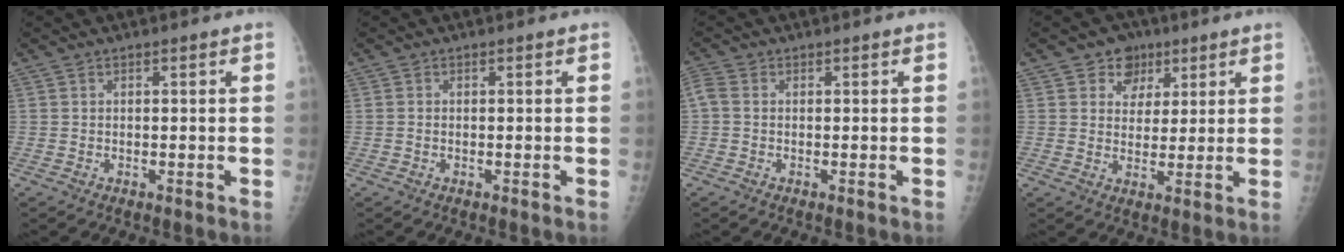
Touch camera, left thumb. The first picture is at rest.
{"total": 0.0}
{"total": 1.8, "force": [0.2, 1.1, 1.3], "torque": [-0.040, 0.003, -0.002]}
{"total": 6.0, "force": [3.2, 4.9, 1.4], "torque": [0.008, -0.010, 0.049]}